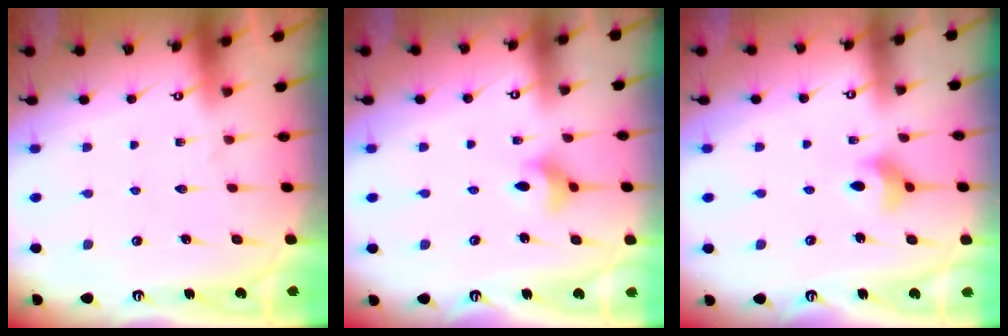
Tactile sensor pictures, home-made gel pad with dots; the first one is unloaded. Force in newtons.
{"total": 5.1, "press": 5.0, "slide": 1.1}
{"total": 6.1, "press": 5.9, "slide": 1.8}